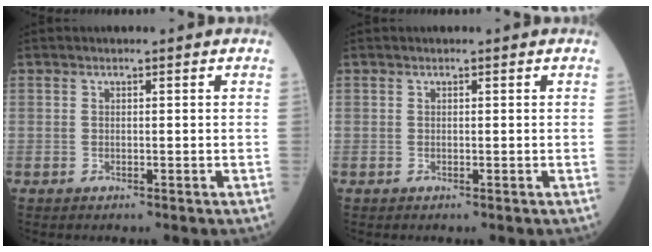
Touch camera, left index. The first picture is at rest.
{"total": 0.0}